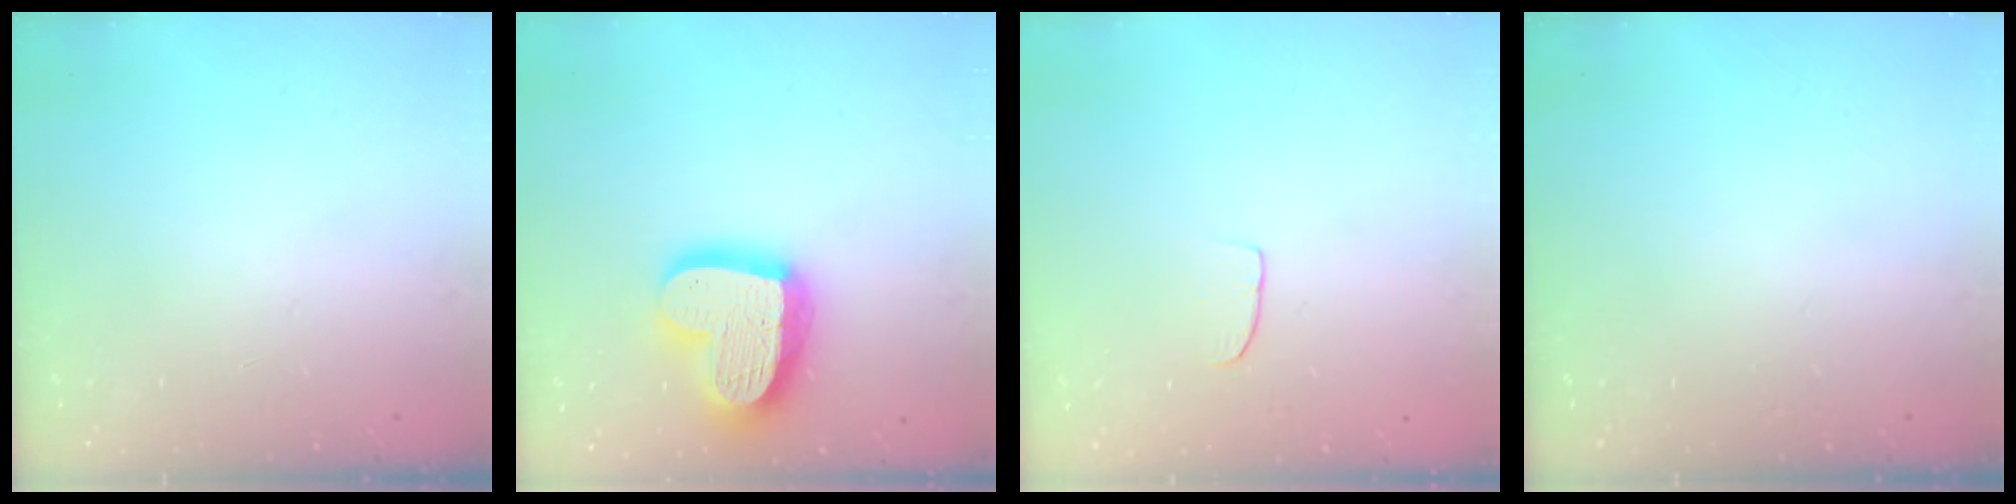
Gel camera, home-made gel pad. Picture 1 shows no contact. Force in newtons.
{"total": 21.7, "press": 21.6, "slide": 2.0}
{"total": 4.2, "press": 4.2, "slide": 0.3}
{"total": 0.0}